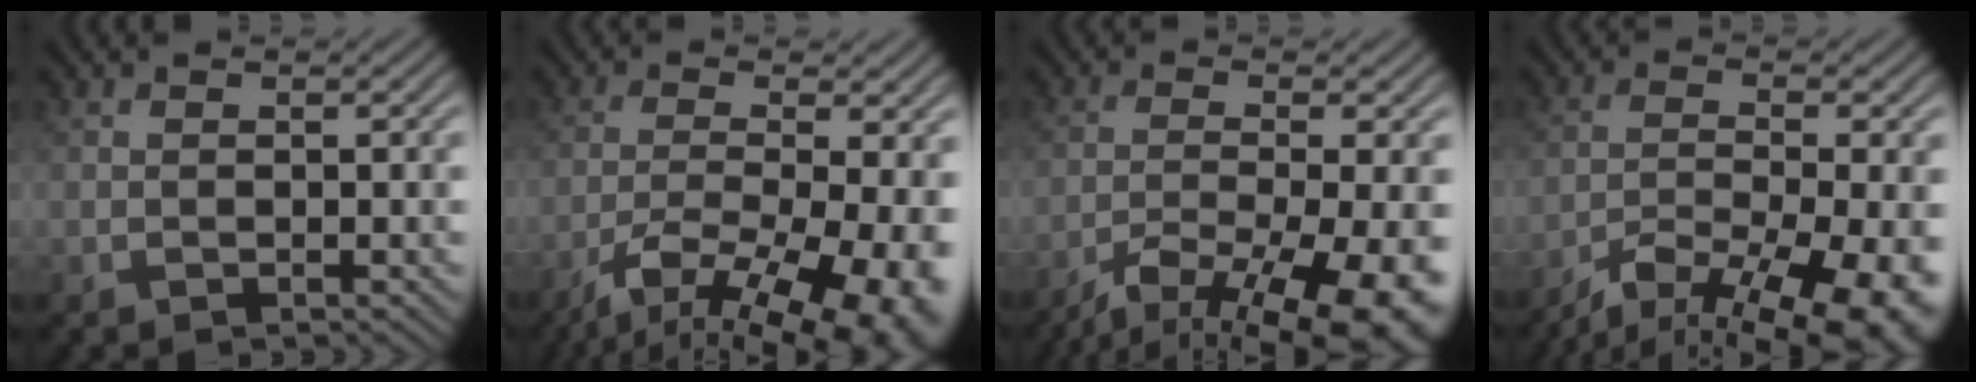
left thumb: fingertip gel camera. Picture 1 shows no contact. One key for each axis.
{"total": 14.8, "fx": -8.4, "fy": 4.4, "fz": 11.3, "tx": -0.202, "ty": -0.026, "tz": -0.126}
{"total": 13.6, "fx": -9.1, "fy": 3.3, "fz": 9.6, "tx": -0.178, "ty": -0.036, "tz": -0.128}
{"total": 14.1, "fx": -10.1, "fy": 4.0, "fz": 9.0, "tx": -0.170, "ty": -0.040, "tz": -0.145}